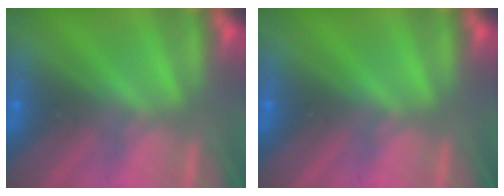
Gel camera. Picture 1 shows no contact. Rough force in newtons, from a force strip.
{"total": 0.0}